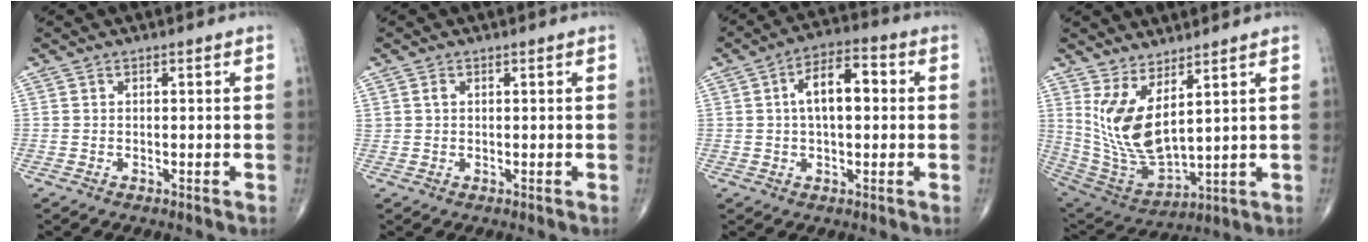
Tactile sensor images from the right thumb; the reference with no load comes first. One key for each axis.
{"total": 1.0, "fx": 0.3, "fy": 0.7, "fz": 0.5, "tx": -0.009, "ty": 0.002, "tz": 0.007}
{"total": 9.7, "fx": 1.2, "fy": 4.8, "fz": 8.3, "tx": -0.128, "ty": 0.024, "tz": 0.013}
{"total": 13.1, "fx": 5.0, "fy": 5.2, "fz": 10.9, "tx": -0.216, "ty": -0.048, "tz": 0.123}